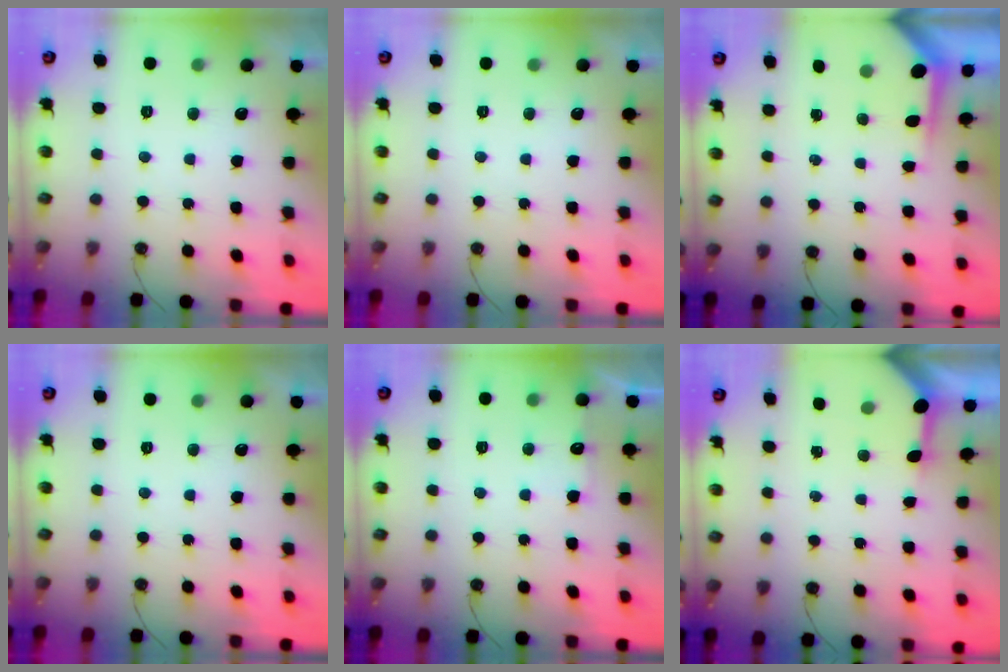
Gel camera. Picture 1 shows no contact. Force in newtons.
{"total": 0.0}
{"total": 3.6, "press": 3.6, "slide": 0.3}
{"total": 0.0}
{"total": 5.4, "press": 5.3, "slide": 0.7}
{"total": 3.3, "press": 3.3, "slide": 0.3}